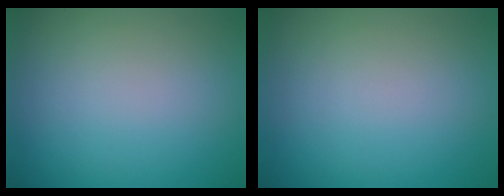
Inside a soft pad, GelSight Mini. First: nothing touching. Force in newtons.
{"total": 0.0}